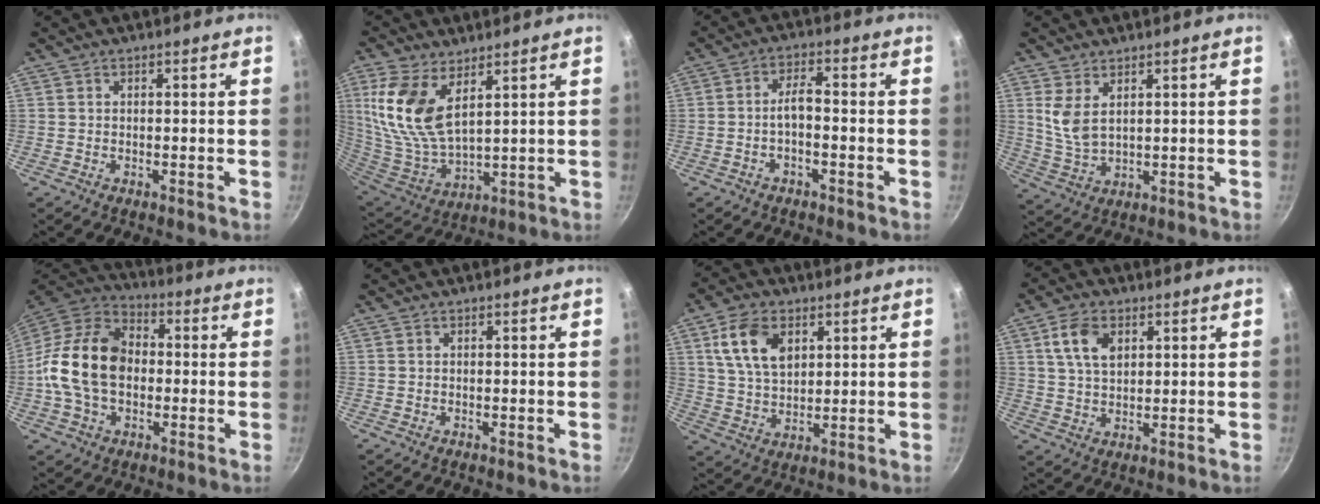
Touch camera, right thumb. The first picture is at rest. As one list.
[{"total": 14.8, "force": [6.3, 7.3, 11.3], "torque": [-0.231, -0.037, 0.135]}, {"total": 4.3, "force": [-1.6, 1.6, 3.7], "torque": [-0.073, 0.025, -0.033]}, {"total": 6.0, "force": [2.6, 3.2, 4.3], "torque": [-0.081, -0.028, 0.058]}, {"total": 17.9, "force": [-1.0, 12.6, 12.6], "torque": [-0.211, 0.034, -0.034]}, {"total": 0.0}, {"total": 10.8, "force": [4.1, 6.9, 7.2], "torque": [-0.116, -0.012, 0.079]}, {"total": 7.6, "force": [2.9, 4.8, 5.1], "torque": [-0.085, -0.004, 0.053]}]